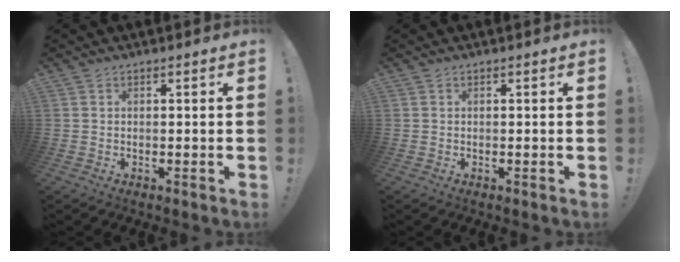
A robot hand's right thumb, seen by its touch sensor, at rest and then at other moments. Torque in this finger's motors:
{"motor_torque": [-0.10, 0.10, 0.00, 0.00, 0.00]}